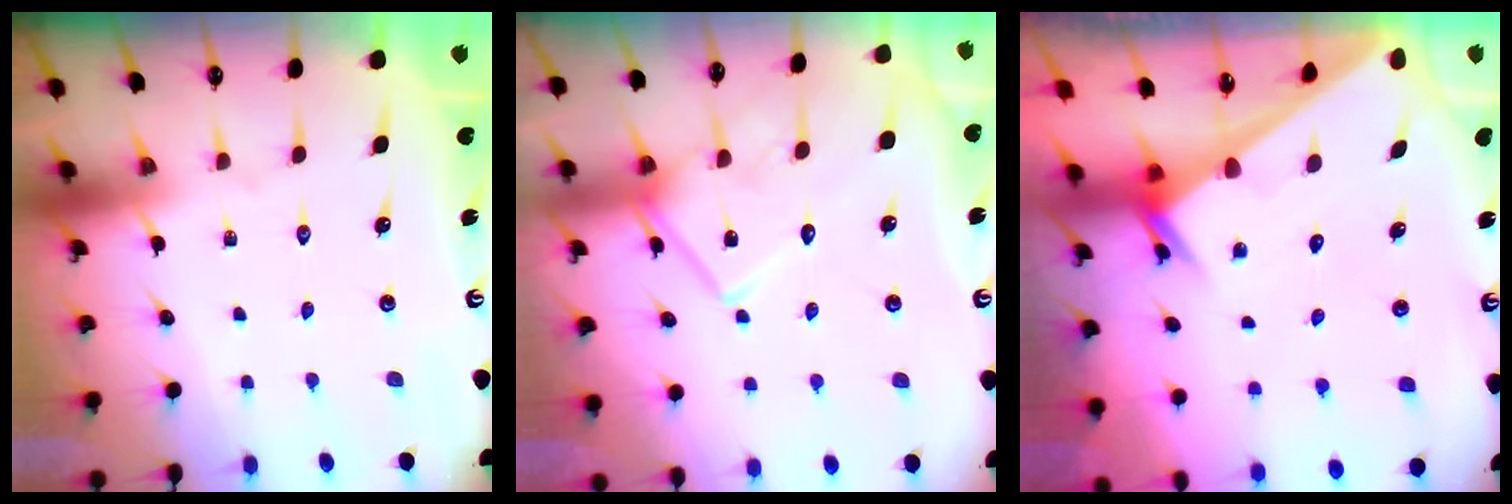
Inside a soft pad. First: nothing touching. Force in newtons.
{"total": 13.3, "press": 13.2, "slide": 1.2}
{"total": 2.0, "press": 2.0, "slide": 0.1}